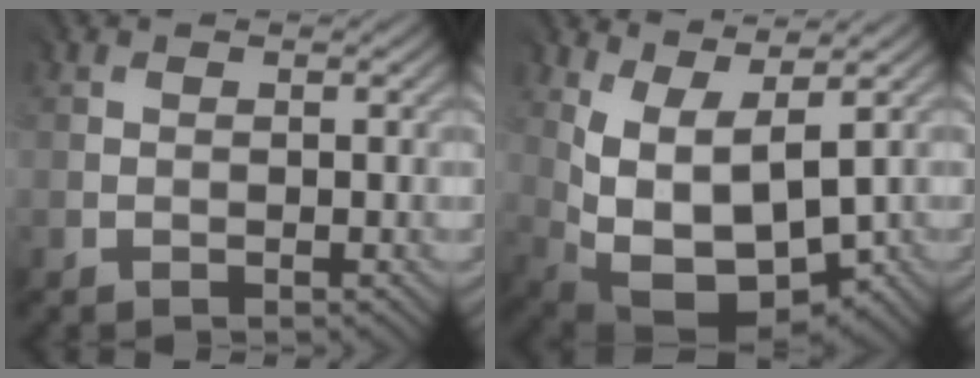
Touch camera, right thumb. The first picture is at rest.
{"total": 9.8, "force": [1.5, 5.4, 8.0], "torque": [-0.161, -0.018, 0.046]}